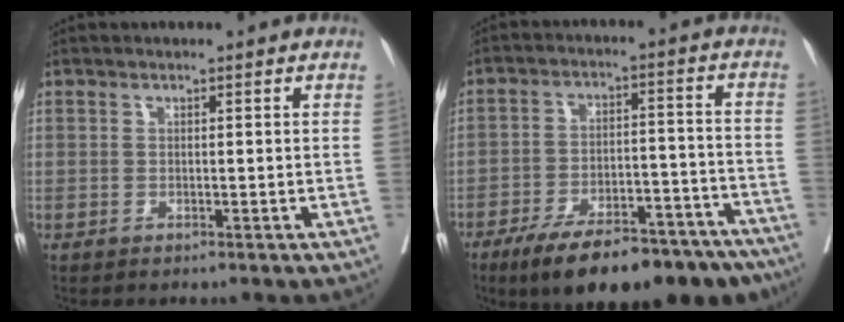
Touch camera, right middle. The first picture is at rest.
{"total": 20.1, "force": [-15.6, 6.1, 11.1], "torque": [-0.124, 0.017, -0.230]}